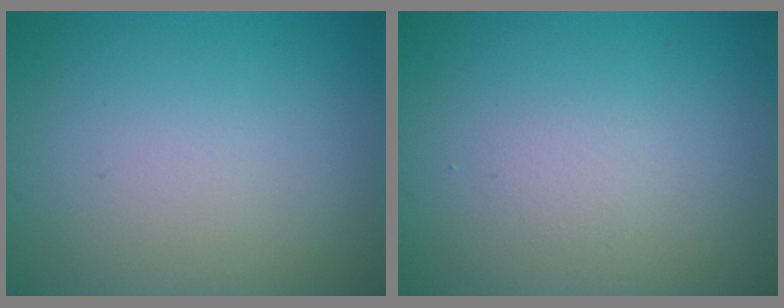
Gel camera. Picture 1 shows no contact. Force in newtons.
{"total": 0.8, "press": 0.8, "slide": 0.0}